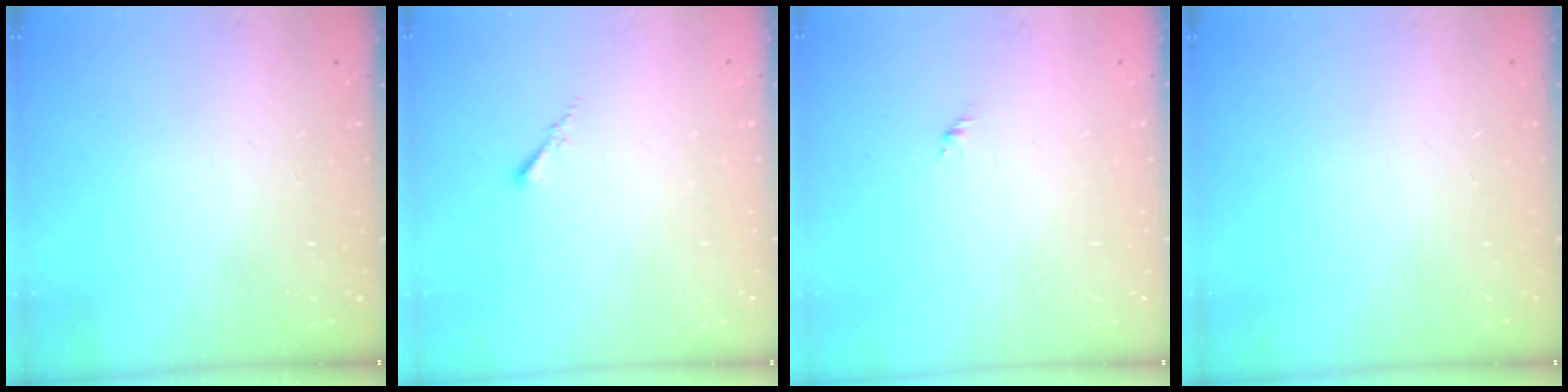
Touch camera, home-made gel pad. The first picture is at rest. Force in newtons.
{"total": 0.5, "press": 0.4, "slide": 0.3}
{"total": 1.6, "press": 1.5, "slide": 0.6}
{"total": 0.0}